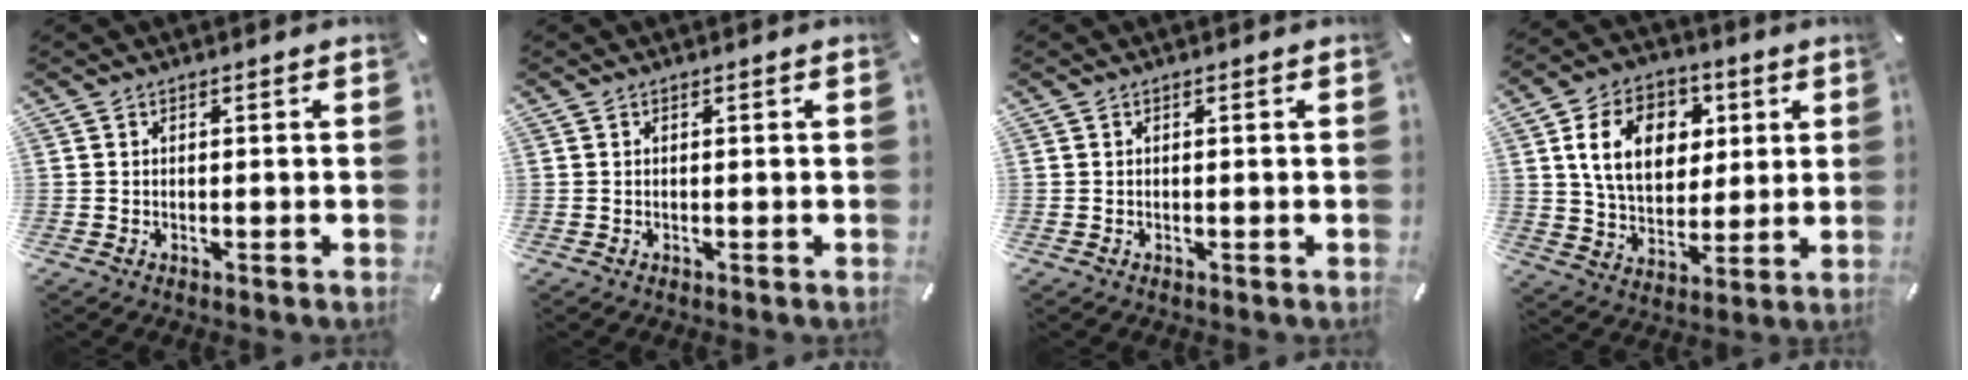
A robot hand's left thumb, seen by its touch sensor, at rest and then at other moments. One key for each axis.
{"total": 0.0}
{"total": 0.0}
{"total": 14.6, "fx": 4.5, "fy": 10.9, "fz": 8.7, "tx": -0.150, "ty": 0.005, "tz": 0.081}